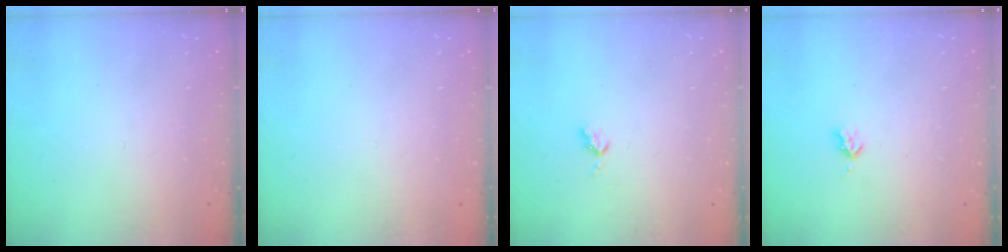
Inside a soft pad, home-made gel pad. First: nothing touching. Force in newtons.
{"total": 0.0}
{"total": 3.5, "press": 3.5, "slide": 0.4}
{"total": 2.7, "press": 2.6, "slide": 0.5}